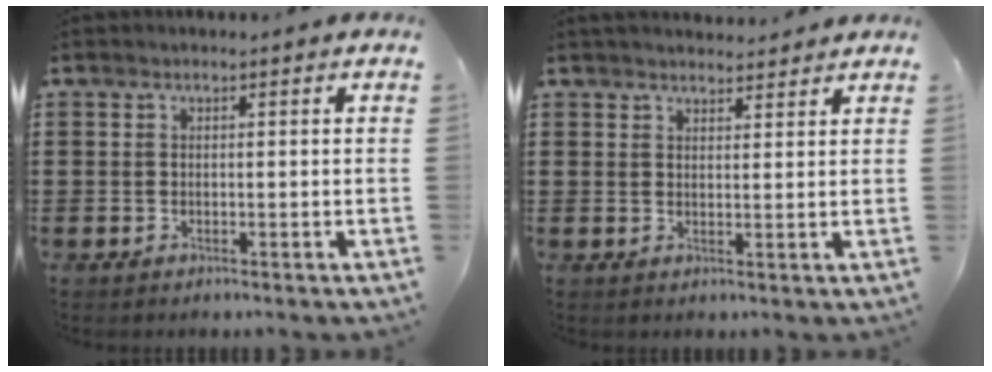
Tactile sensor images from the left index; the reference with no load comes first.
{"total": 2.3, "force": [2.3, 0.3, 0.1], "torque": [-0.008, -0.002, 0.044]}